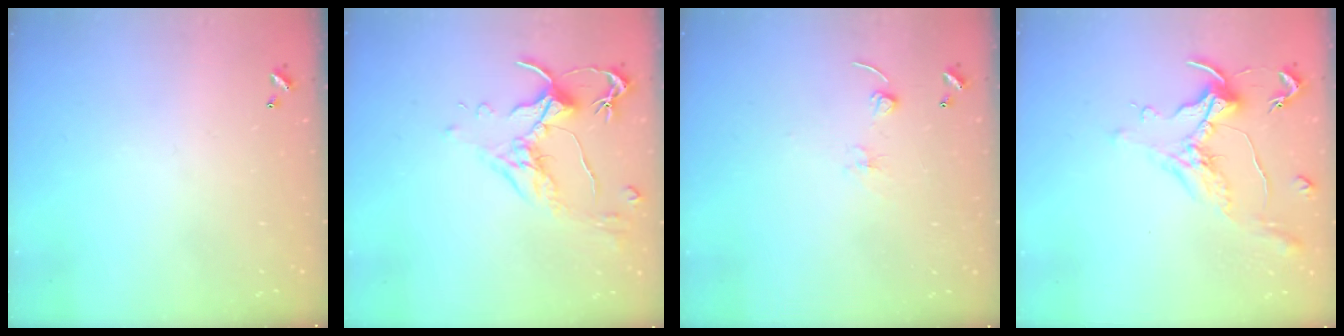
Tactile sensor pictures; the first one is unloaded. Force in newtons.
{"total": 1.5, "press": 1.4, "slide": 0.6}
{"total": 2.4, "press": 2.4, "slide": 0.3}
{"total": 1.5, "press": 1.4, "slide": 0.6}